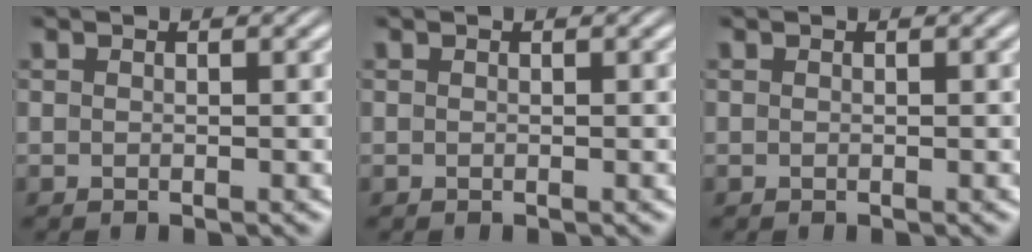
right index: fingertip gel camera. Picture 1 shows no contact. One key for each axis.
{"total": 0.0}
{"total": 0.0}